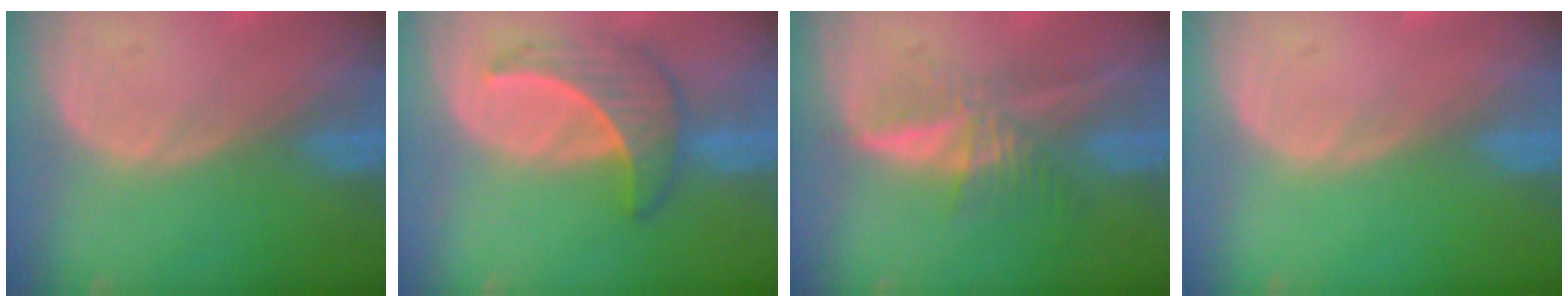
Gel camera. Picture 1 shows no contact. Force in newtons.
{"total": 6.4, "press": 6.3, "slide": 1.1}
{"total": 5.8, "press": 5.4, "slide": 2.1}
{"total": 0.0}